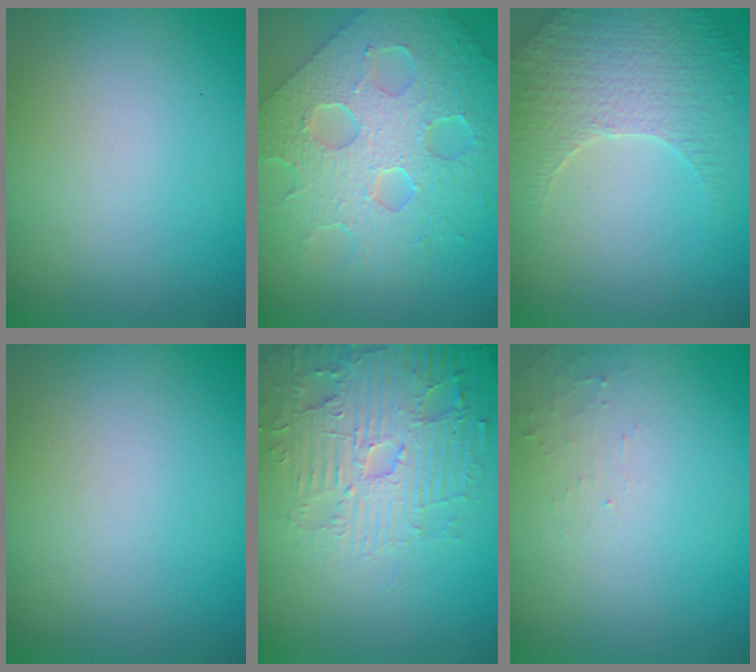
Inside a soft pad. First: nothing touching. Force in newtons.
{"total": 8.8, "press": 6.8, "slide": 5.6}
{"total": 3.8, "press": 3.6, "slide": 1.2}
{"total": 0.0}
{"total": 5.1, "press": 5.0, "slide": 1.0}
{"total": 1.1, "press": 1.1, "slide": 0.2}